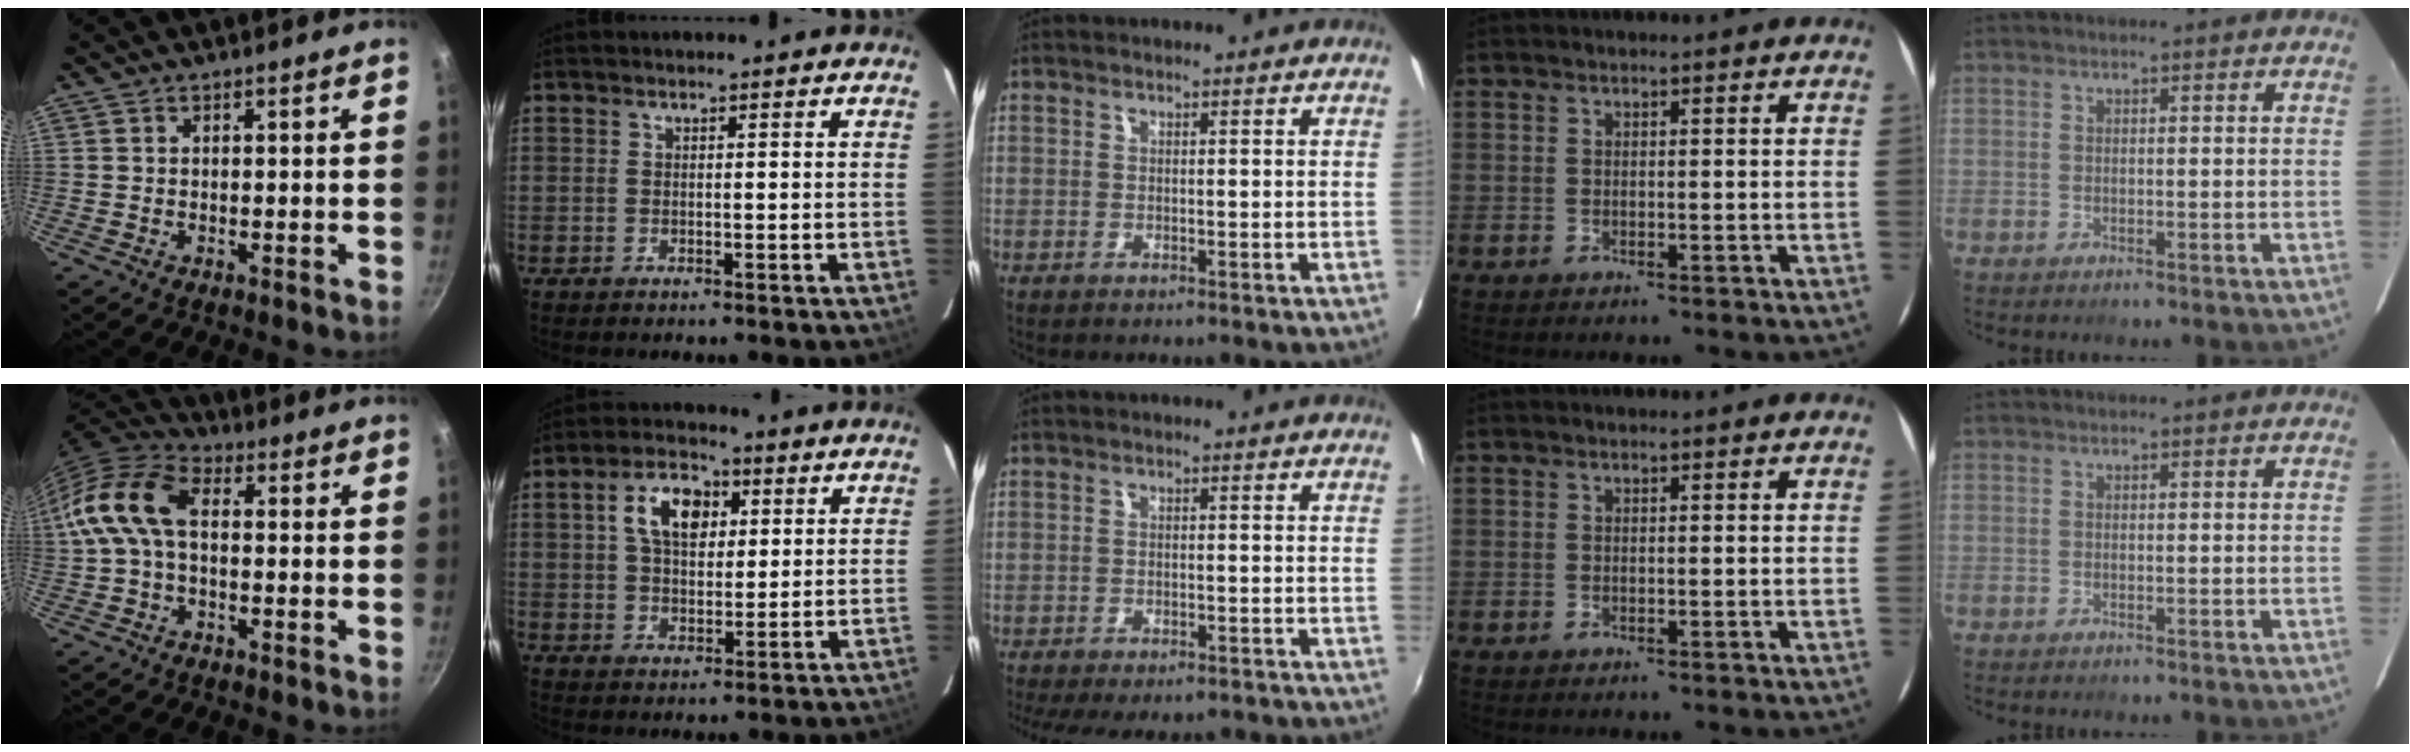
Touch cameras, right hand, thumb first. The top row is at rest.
{"thumb": {"total": 11.0, "force": [0.4, 6.8, 8.7], "torque": [-0.165, 0.034, -0.012]}, "index": {"total": 9.2, "force": [2.9, 5.5, 6.7], "torque": [-0.118, 0.024, 0.051]}, "middle": {"total": 10.3, "force": [-8.5, 2.9, 5.0], "torque": [-0.108, -0.029, -0.120]}}